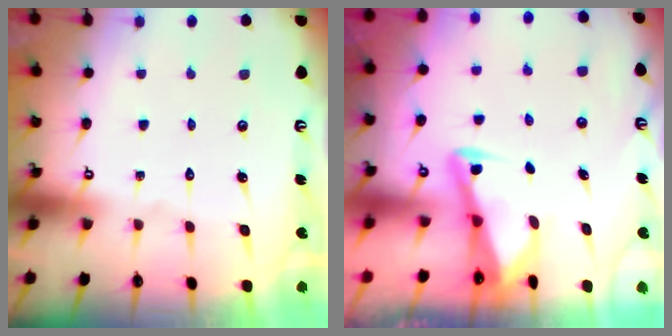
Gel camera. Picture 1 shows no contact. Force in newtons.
{"total": 2.8, "press": 2.8, "slide": 0.4}